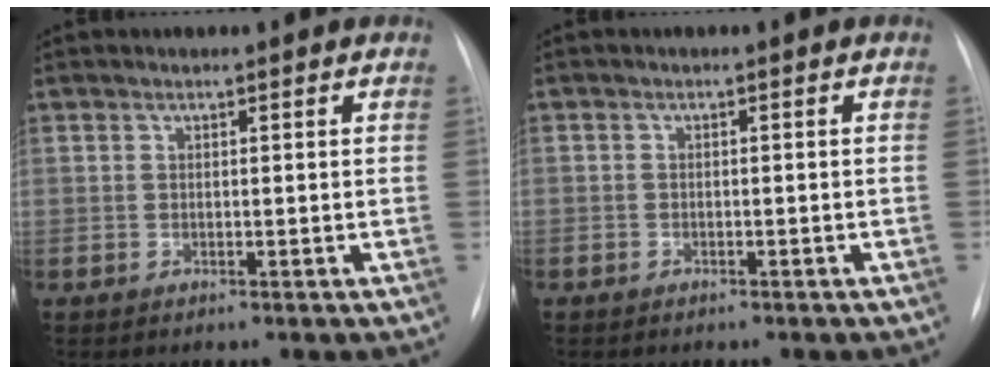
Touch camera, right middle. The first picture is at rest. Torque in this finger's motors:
{"motor_torque": [1.08, -1.06, 0.05, -0.21]}